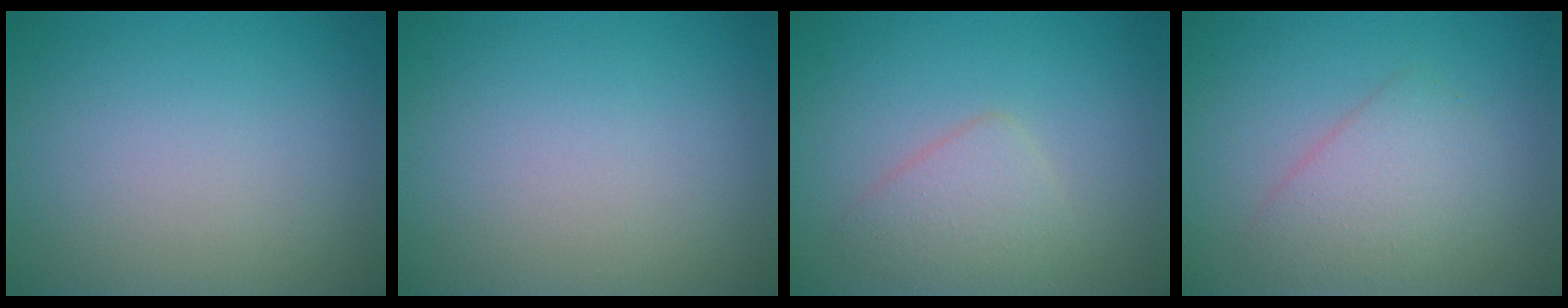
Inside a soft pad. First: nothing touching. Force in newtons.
{"total": 0.0}
{"total": 2.5, "press": 2.5, "slide": 0.2}
{"total": 3.0, "press": 3.0, "slide": 0.1}